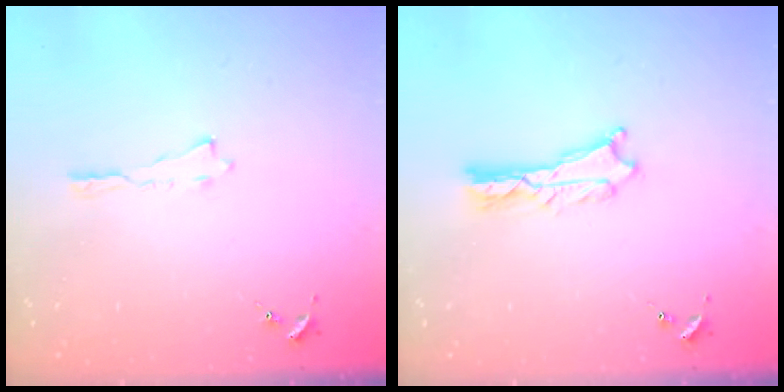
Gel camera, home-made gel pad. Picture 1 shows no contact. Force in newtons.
{"total": 1.8, "press": 1.7, "slide": 0.2}